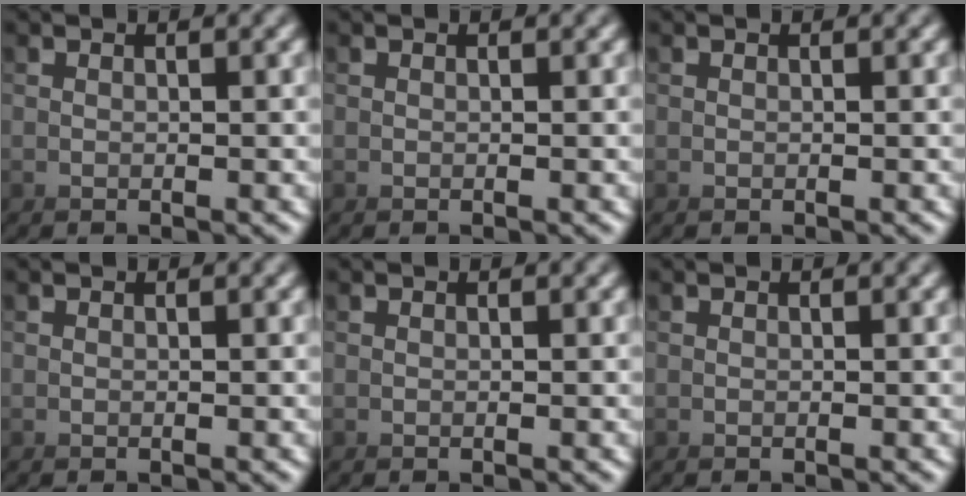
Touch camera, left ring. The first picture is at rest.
{"total": 0.0}
{"total": 0.0}
{"total": 0.0}
{"total": 0.0}
{"total": 0.0}